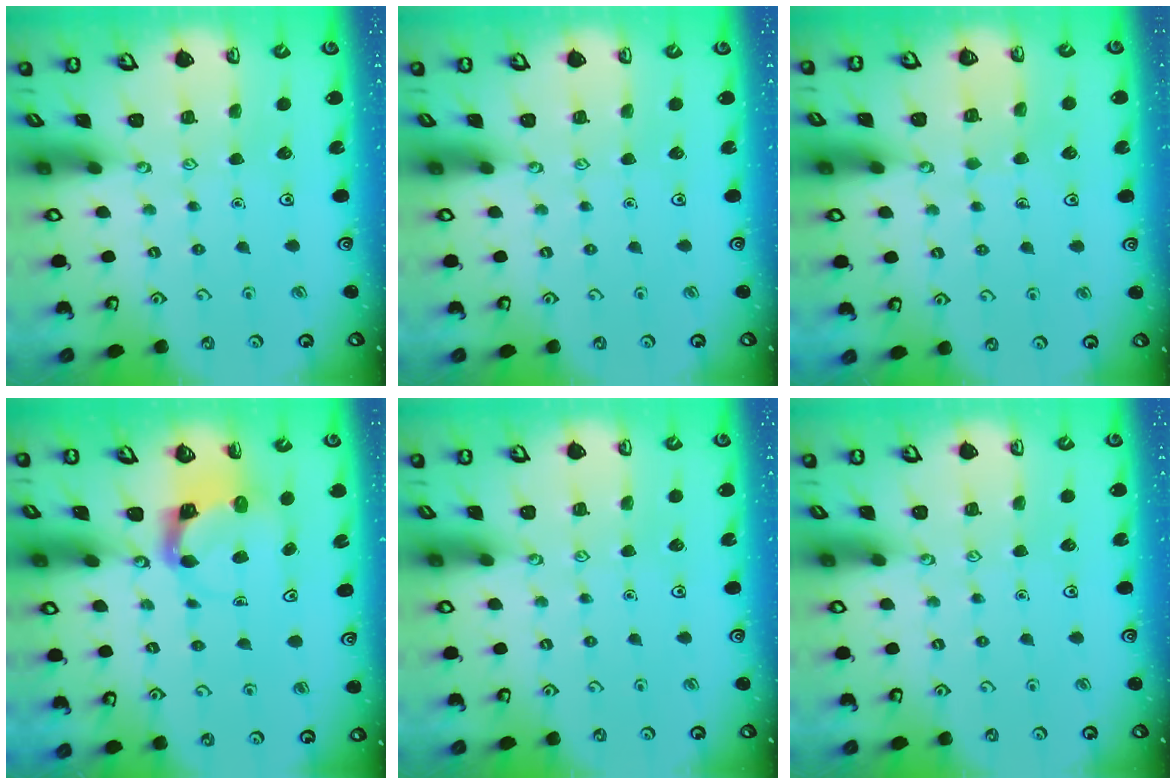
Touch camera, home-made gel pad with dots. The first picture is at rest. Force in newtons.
{"total": 0.0}
{"total": 3.4, "press": 3.4, "slide": 0.3}
{"total": 4.0, "press": 3.9, "slide": 0.4}
{"total": 0.0}
{"total": 0.0}